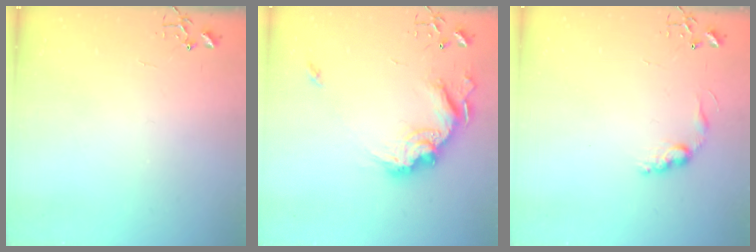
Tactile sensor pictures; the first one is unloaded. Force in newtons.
{"total": 17.8, "press": 17.7, "slide": 2.1}
{"total": 8.6, "press": 8.6, "slide": 0.4}